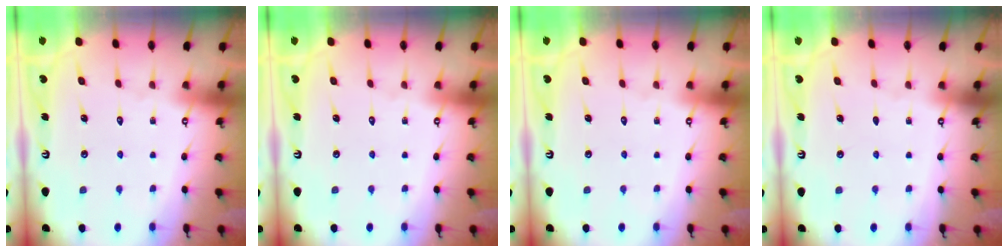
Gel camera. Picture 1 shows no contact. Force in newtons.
{"total": 0.0}
{"total": 0.0}
{"total": 0.0}